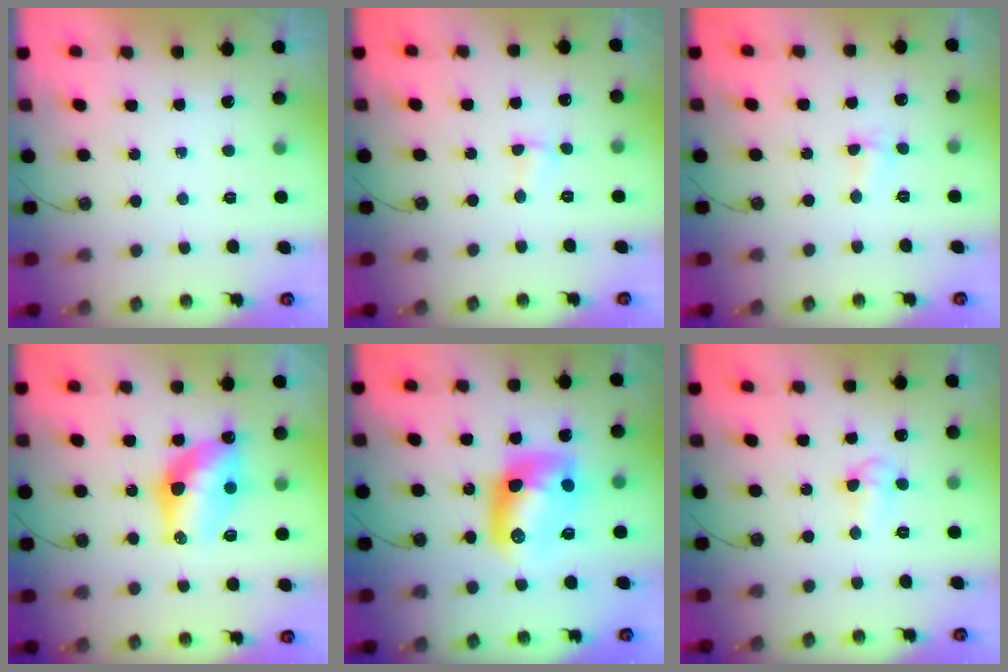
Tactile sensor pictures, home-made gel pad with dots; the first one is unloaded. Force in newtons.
{"total": 1.4, "press": 1.4, "slide": 0.4}
{"total": 2.6, "press": 2.5, "slide": 0.5}
{"total": 12.1, "press": 12.1, "slide": 0.9}
{"total": 12.5, "press": 12.4, "slide": 1.1}
{"total": 5.8, "press": 4.5, "slide": 3.7}